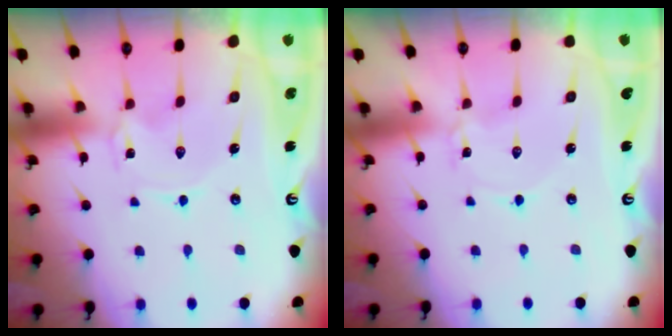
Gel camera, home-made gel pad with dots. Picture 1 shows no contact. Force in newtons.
{"total": 0.8, "press": 0.8, "slide": 0.1}